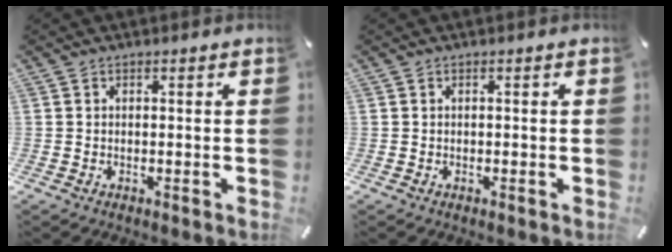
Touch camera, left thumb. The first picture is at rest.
{"total": 0.0}